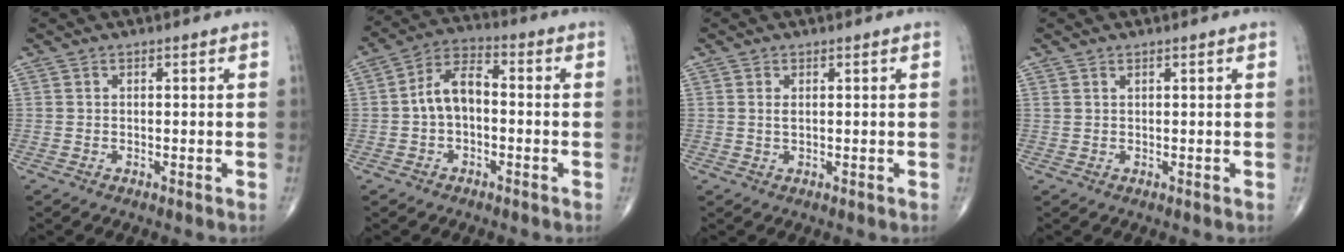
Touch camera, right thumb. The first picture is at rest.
{"total": 7.7, "force": [-0.5, 4.6, 6.2], "torque": [-0.107, 0.030, -0.021]}
{"total": 1.0, "force": [0.3, 0.4, 0.9], "torque": [-0.019, -0.003, 0.008]}
{"total": 0.6, "force": [0.5, 0.1, 0.3], "torque": [-0.007, -0.002, 0.011]}